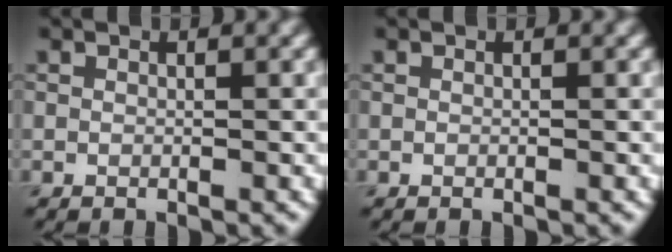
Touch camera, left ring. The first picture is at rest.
{"total": 0.0}